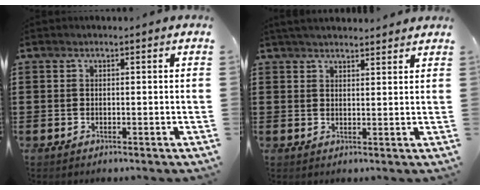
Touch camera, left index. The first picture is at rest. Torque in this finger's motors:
{"motor_torque": [2.14, 0.00, -0.02, -0.10]}